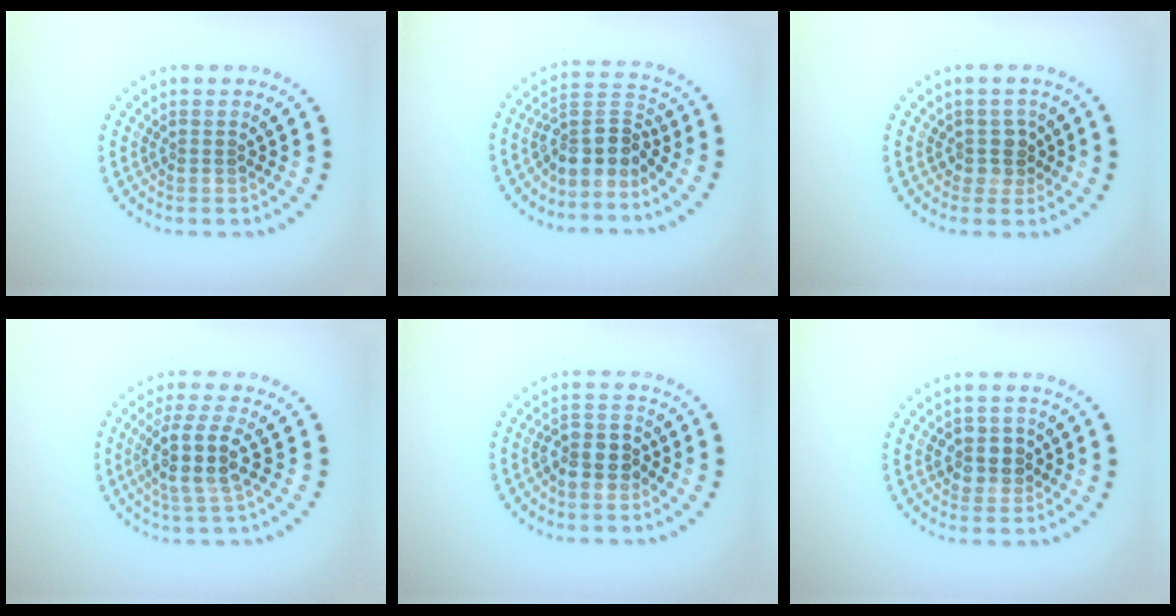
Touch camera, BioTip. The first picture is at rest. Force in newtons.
{"total": 3.9, "press": 2.8, "slide": 2.6}
{"total": 1.9, "press": 1.6, "slide": 1.0}
{"total": 4.1, "press": 3.4, "slide": 2.2}
{"total": 2.8, "press": 2.6, "slide": 1.1}
{"total": 2.6, "press": 2.4, "slide": 1.0}